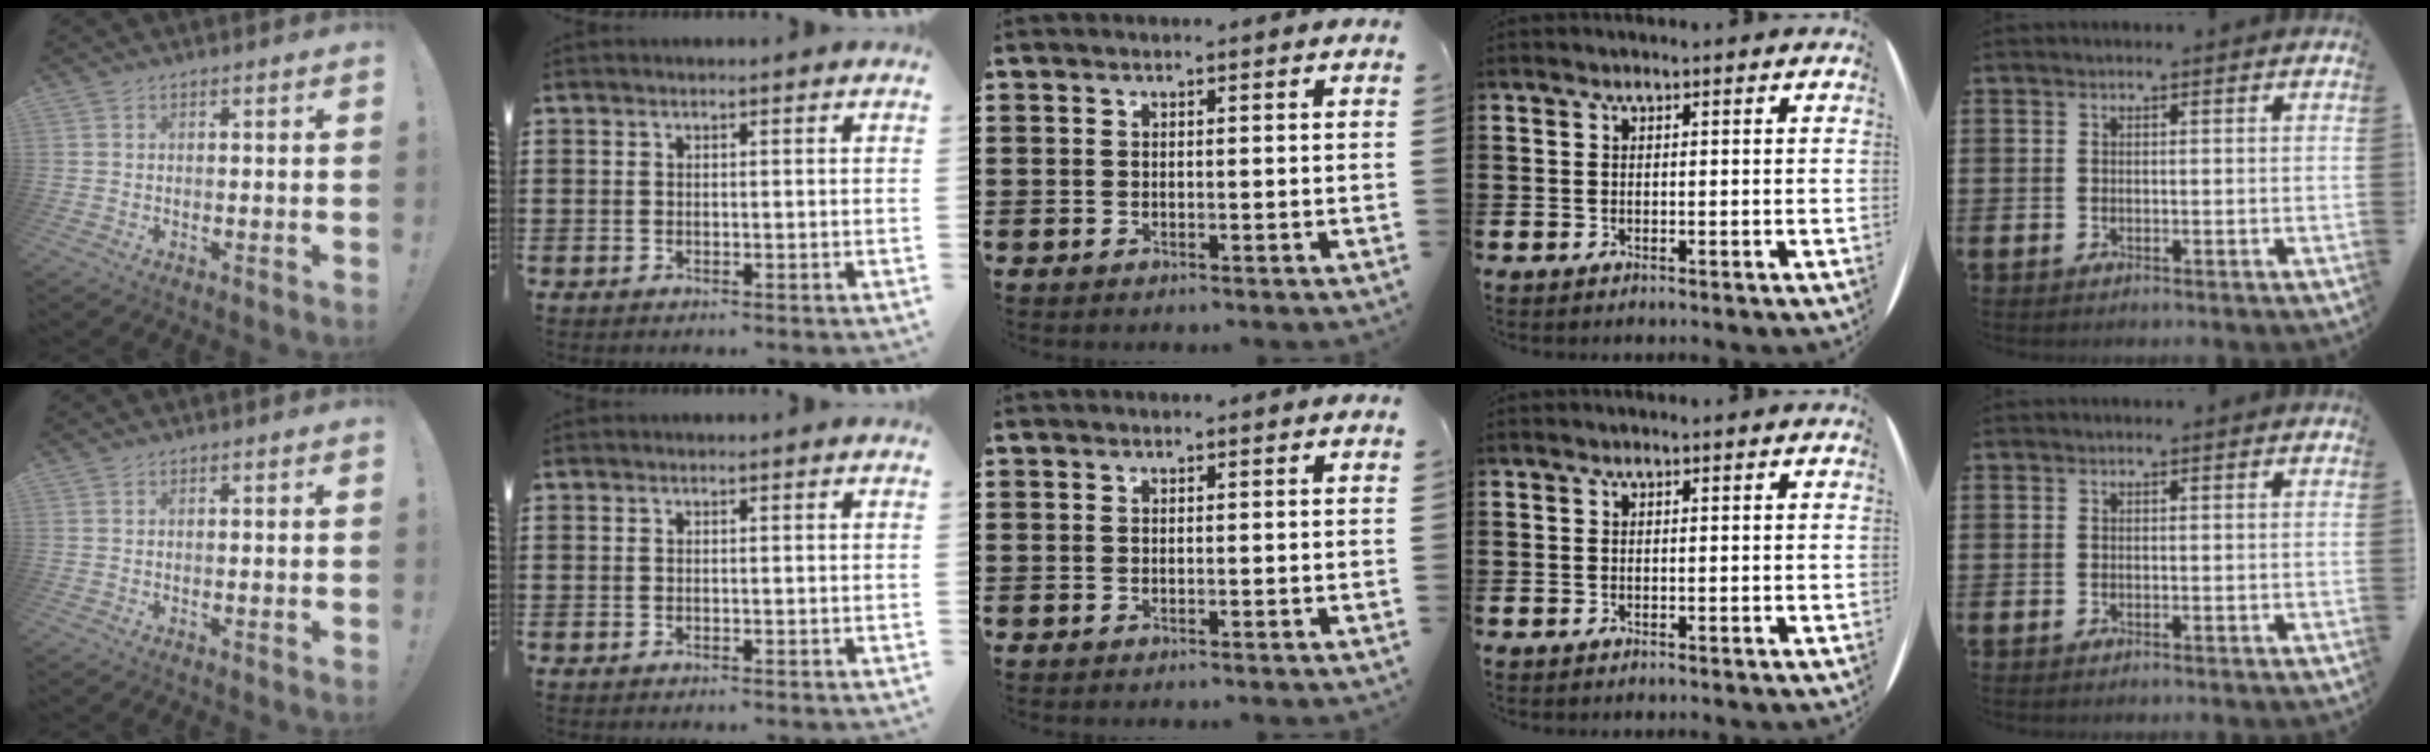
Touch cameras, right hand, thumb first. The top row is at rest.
{}